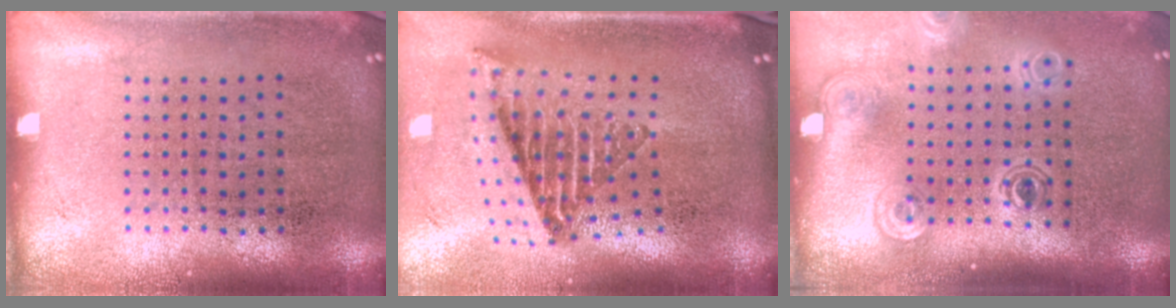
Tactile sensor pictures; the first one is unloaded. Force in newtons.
{"total": 2.2, "press": 1.5, "slide": 1.6}
{"total": 1.8, "press": 1.4, "slide": 1.2}